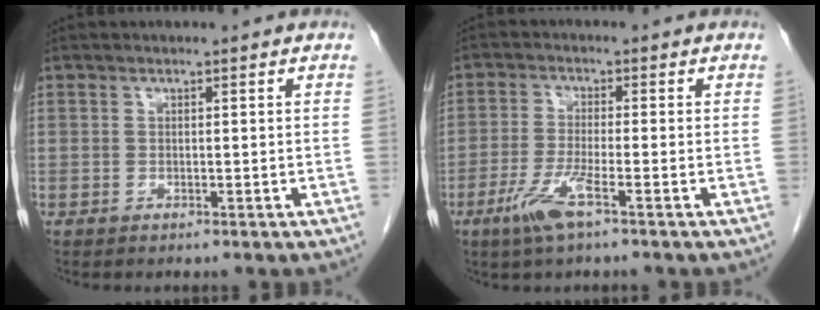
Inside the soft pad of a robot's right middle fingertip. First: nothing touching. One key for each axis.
{"total": 5.2, "fx": -2.9, "fy": 0.1, "fz": 4.4, "tx": -0.095, "ty": -0.011, "tz": -0.060}